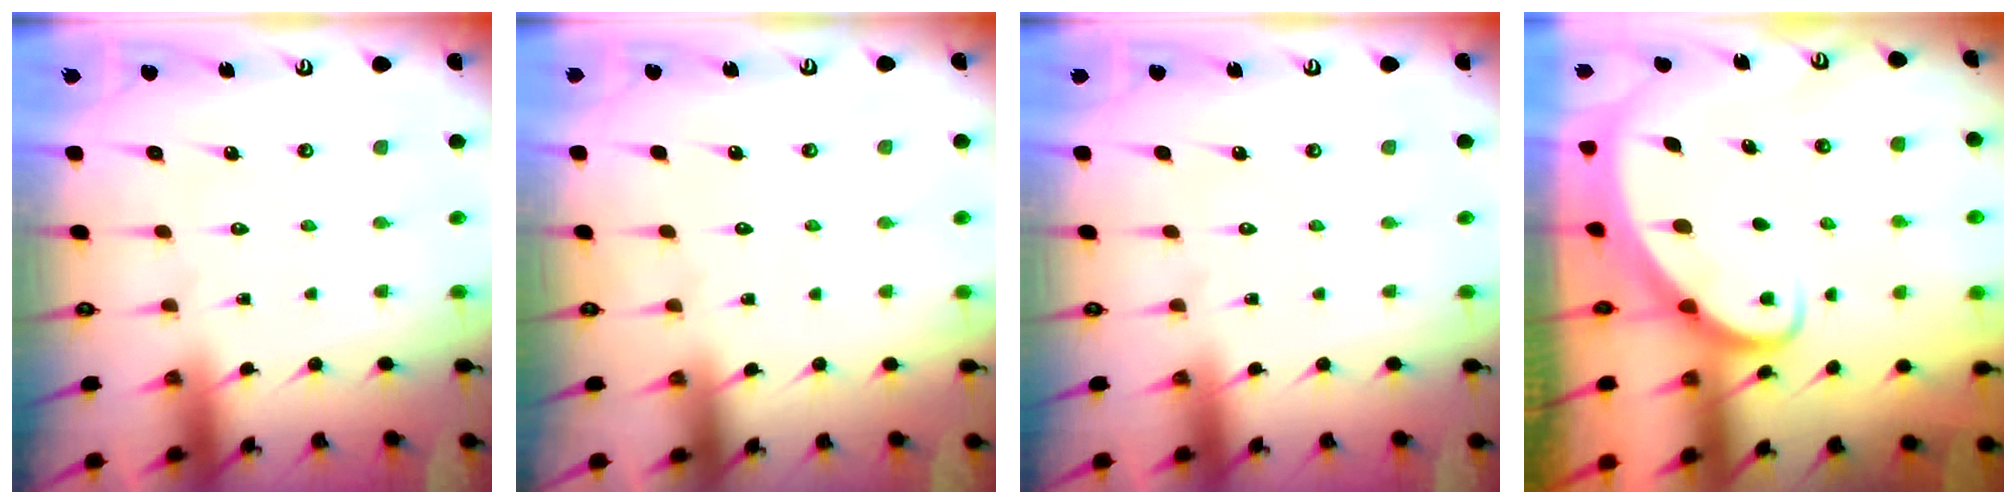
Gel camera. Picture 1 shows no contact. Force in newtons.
{"total": 0.0}
{"total": 0.0}
{"total": 2.8, "press": 2.8, "slide": 0.3}